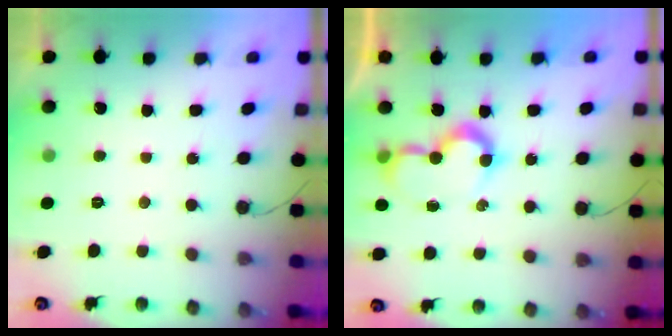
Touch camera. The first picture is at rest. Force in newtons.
{"total": 8.2, "press": 8.1, "slide": 0.7}